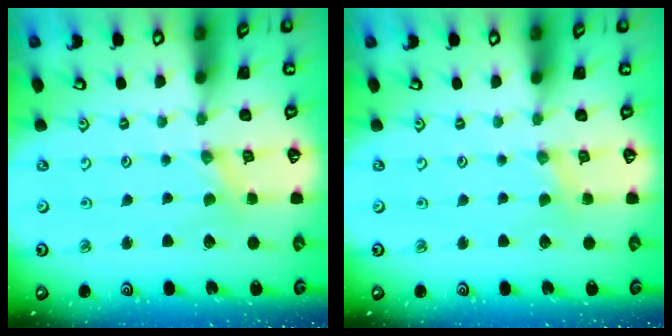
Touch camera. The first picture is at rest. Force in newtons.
{"total": 1.8, "press": 1.7, "slide": 0.4}